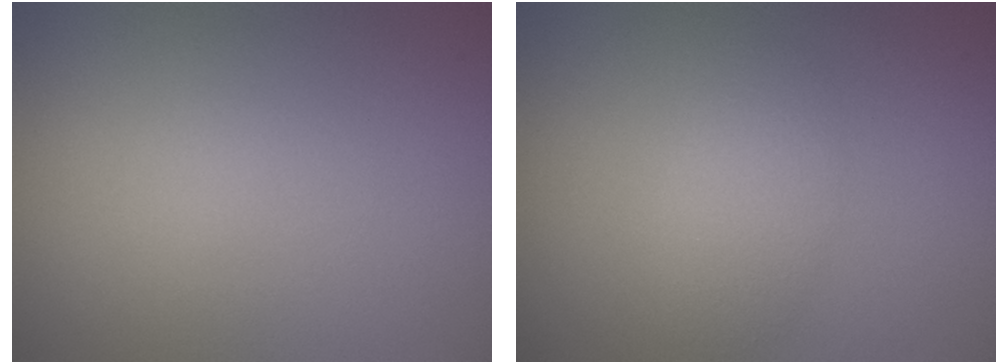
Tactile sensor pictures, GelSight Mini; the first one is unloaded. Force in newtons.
{"total": 1.9, "press": 1.9, "slide": 0.0}